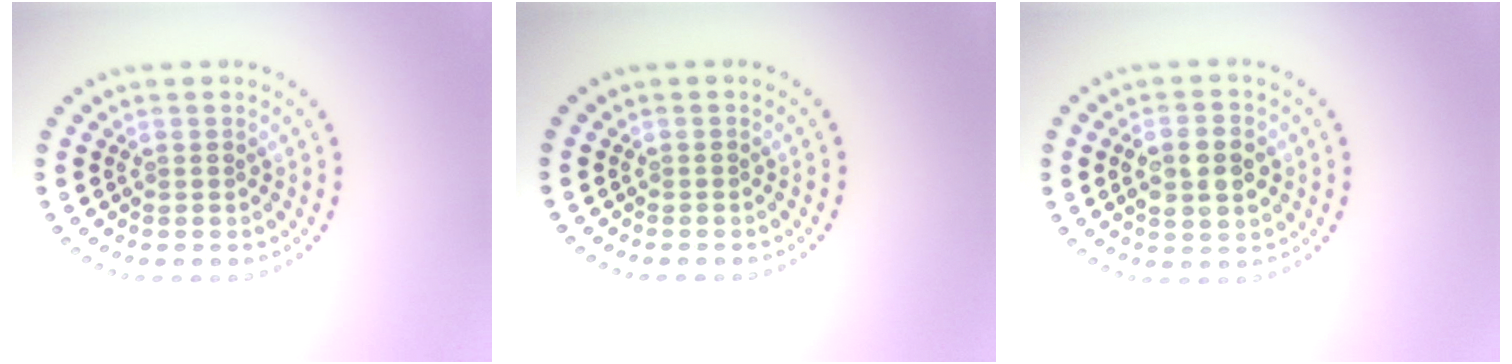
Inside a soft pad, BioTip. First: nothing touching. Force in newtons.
{"total": 0.0}
{"total": 4.4, "press": 4.3, "slide": 0.4}